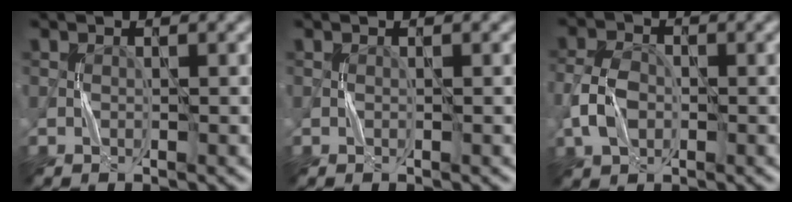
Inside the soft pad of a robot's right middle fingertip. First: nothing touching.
{"total": 0.0}
{"total": 3.7, "force": [-0.9, 2.8, 2.3], "torque": [-0.050, 0.002, -0.021]}